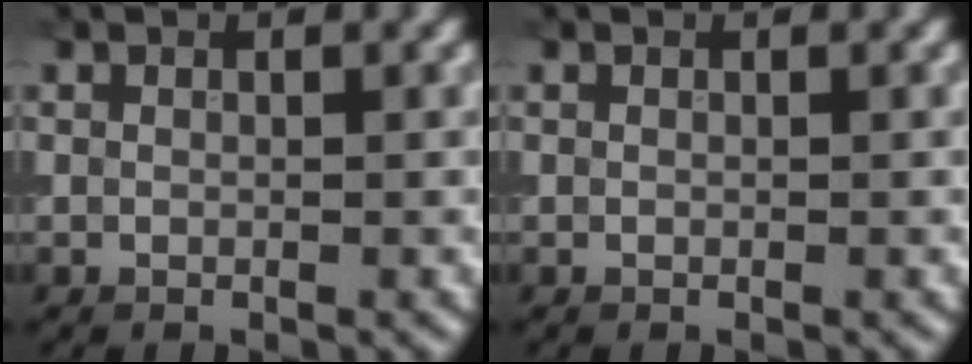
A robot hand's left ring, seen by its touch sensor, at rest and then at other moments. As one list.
[{"total": 0.0}]